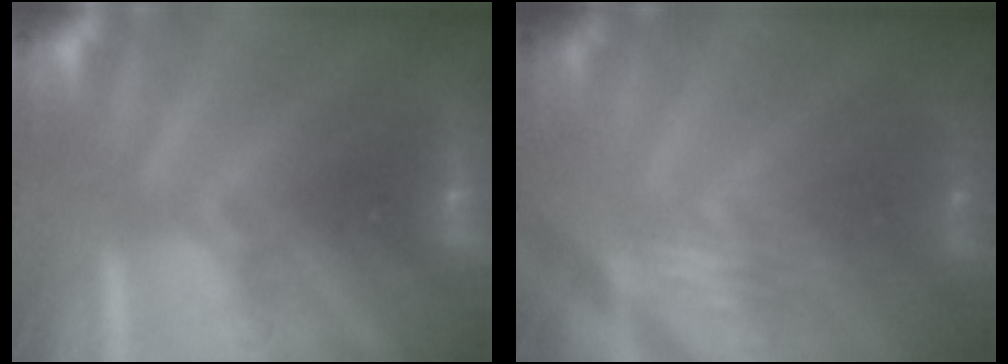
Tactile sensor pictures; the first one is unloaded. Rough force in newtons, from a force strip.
{"total": 2.2}